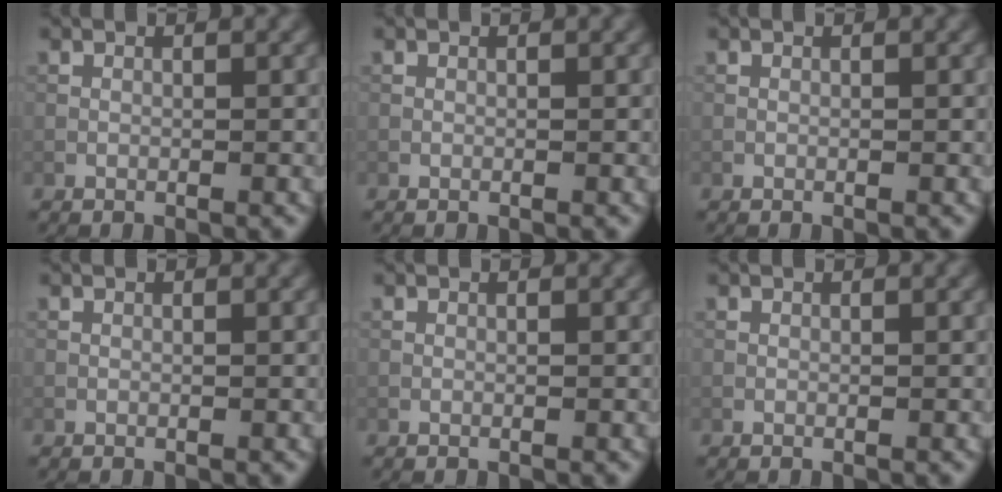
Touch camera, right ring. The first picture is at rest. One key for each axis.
{"total": 0.0}
{"total": 0.0}
{"total": 0.0}
{"total": 0.0}
{"total": 0.0}